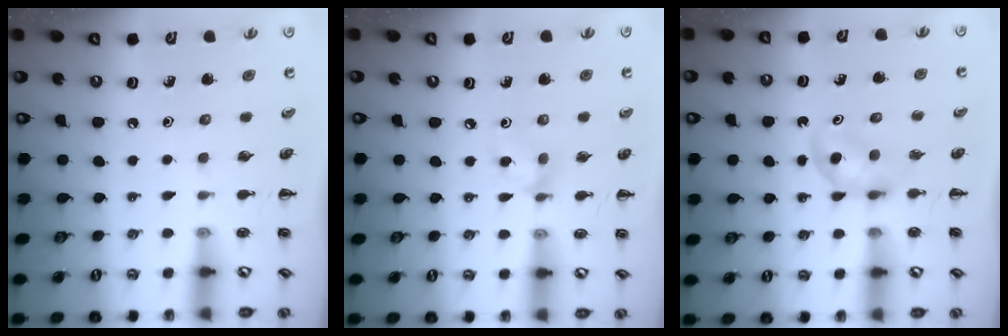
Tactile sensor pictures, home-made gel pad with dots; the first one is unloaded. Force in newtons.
{"total": 6.0, "press": 6.0, "slide": 0.9}
{"total": 4.1, "press": 4.0, "slide": 0.9}